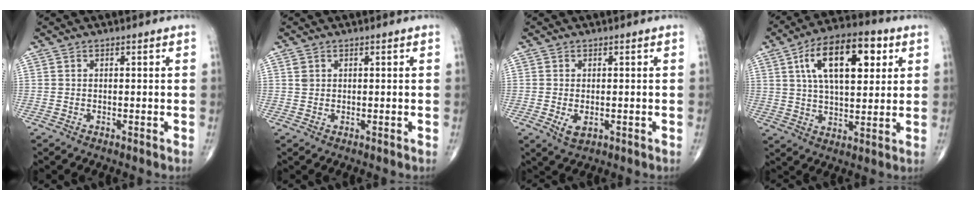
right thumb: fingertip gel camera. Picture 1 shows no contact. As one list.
[{"total": 1.3, "force": [0.6, 1.0, 0.6], "torque": [-0.006, 0.000, 0.012]}, {"total": 2.9, "force": [-0.7, 1.6, 2.3], "torque": [-0.038, -0.005, -0.006]}, {"total": 17.6, "force": [6.0, 8.3, 14.3], "torque": [-0.214, 0.000, 0.097]}]